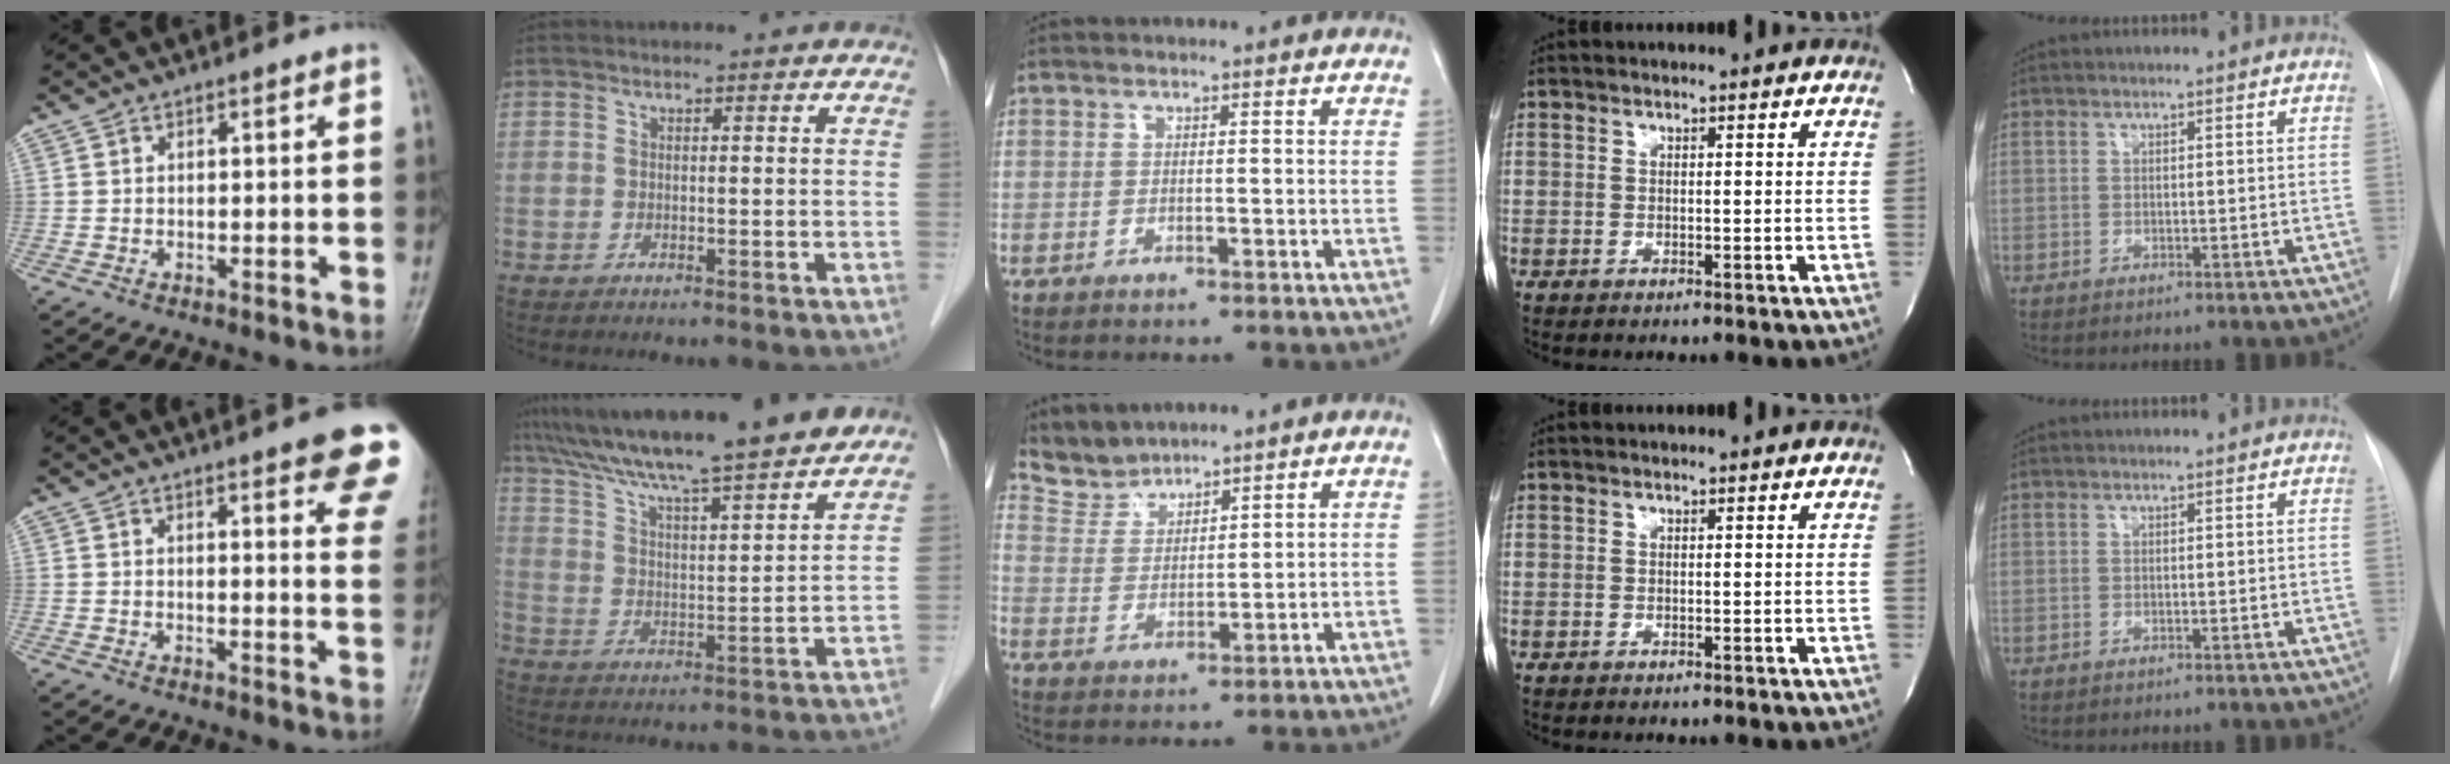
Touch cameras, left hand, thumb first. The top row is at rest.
{"thumb": {"total": 14.6, "force": [9.4, 3.3, 10.7], "torque": [-0.110, -0.036, 0.096]}, "index": {"total": 17.8, "force": [15.5, 0.3, 8.7], "torque": [-0.144, 0.014, 0.243]}, "middle": {"total": 5.1, "force": [4.9, 1.2, -0.5], "torque": [0.007, 0.006, 0.110]}}